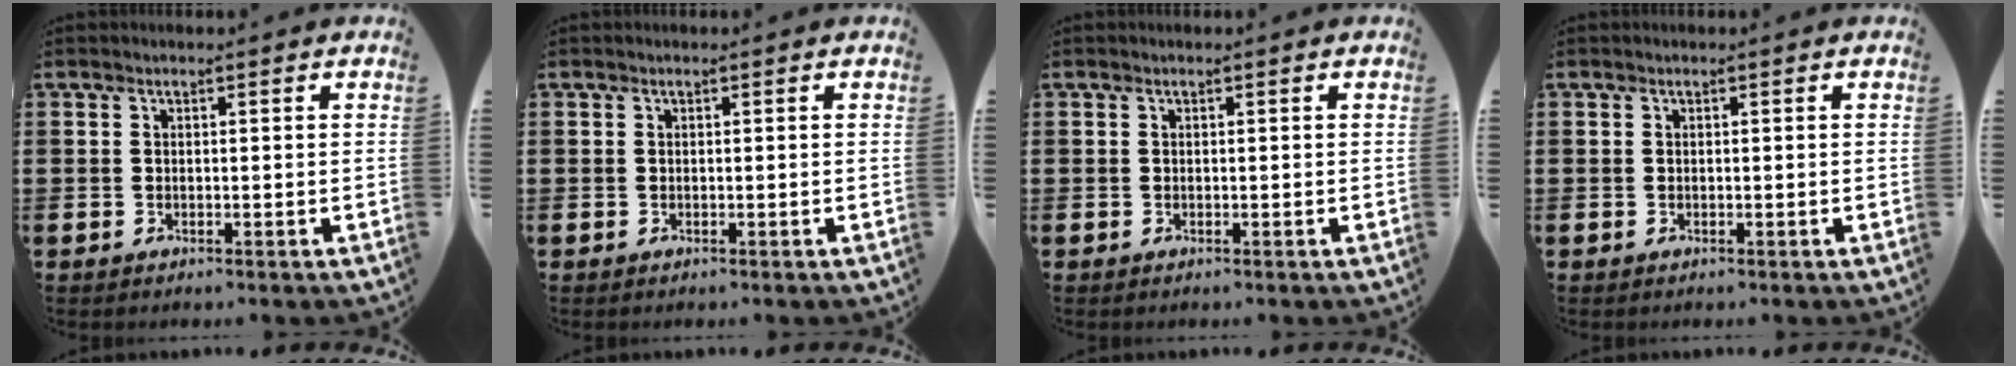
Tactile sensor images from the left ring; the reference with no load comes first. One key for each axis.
{"total": 0.0}
{"total": 0.0}
{"total": 0.0}